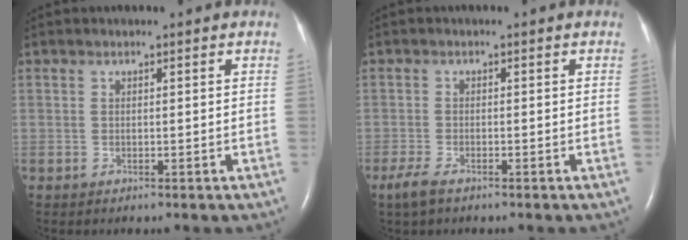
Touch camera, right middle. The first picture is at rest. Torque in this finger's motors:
{"motor_torque": [0.28, -0.26, 0.01, 0.02]}